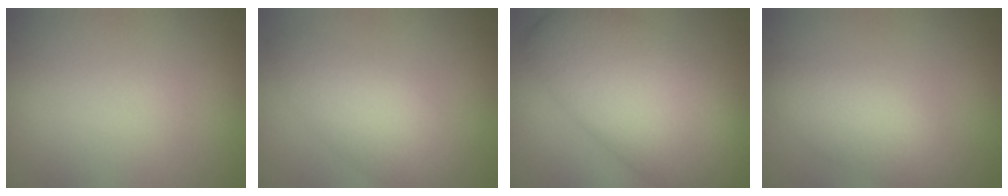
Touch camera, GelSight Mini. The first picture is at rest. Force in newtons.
{"total": 4.0, "press": 4.0, "slide": 0.3}
{"total": 11.4, "press": 11.4, "slide": 0.3}
{"total": 3.0, "press": 3.0, "slide": 0.1}